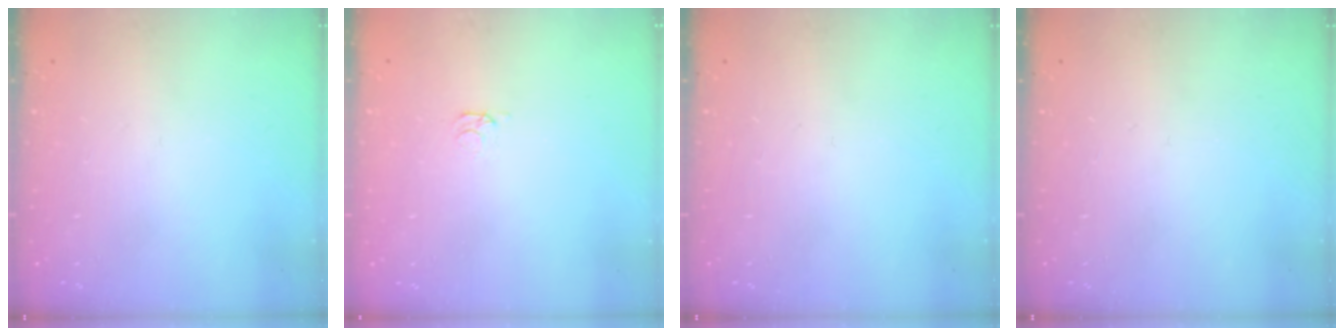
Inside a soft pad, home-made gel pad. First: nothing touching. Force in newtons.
{"total": 1.6, "press": 1.6, "slide": 0.4}
{"total": 0.0}
{"total": 0.0}